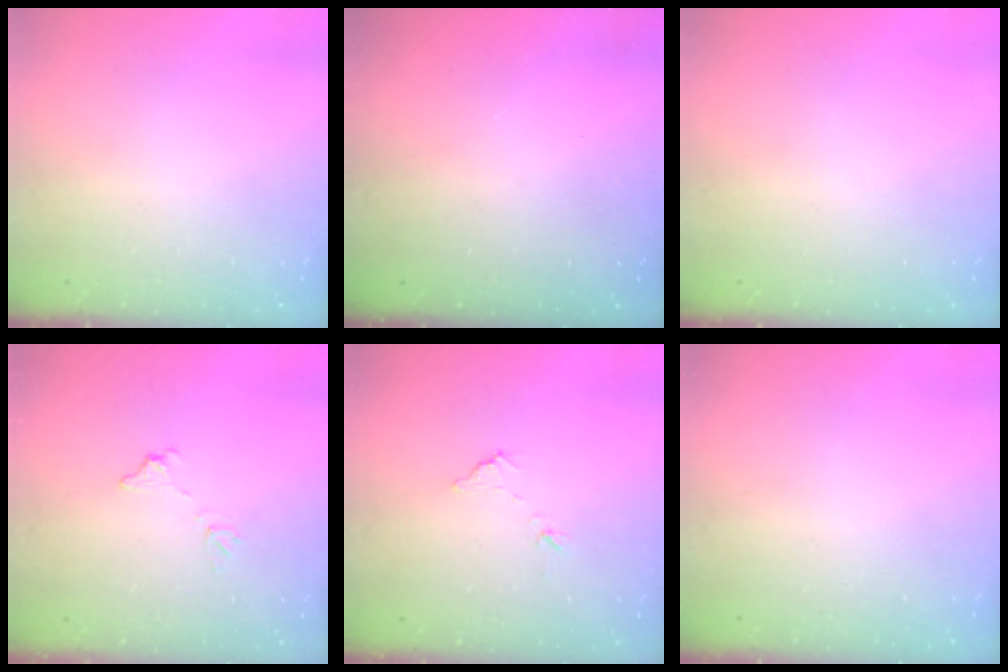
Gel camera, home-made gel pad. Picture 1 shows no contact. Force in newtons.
{"total": 3.3, "press": 3.3, "slide": 0.1}
{"total": 0.0}
{"total": 6.2, "press": 6.2, "slide": 0.3}
{"total": 5.3, "press": 5.3, "slide": 0.2}
{"total": 0.0}